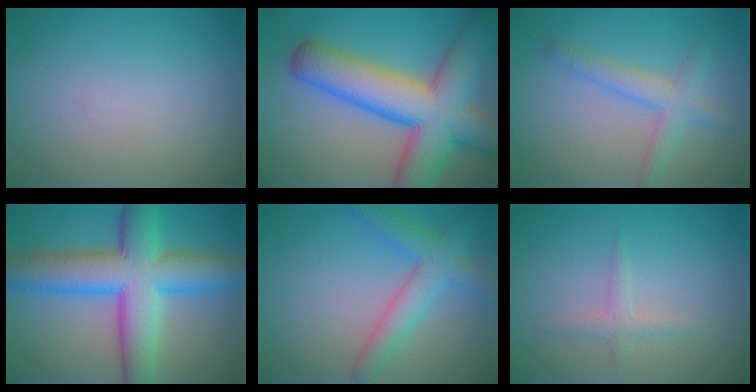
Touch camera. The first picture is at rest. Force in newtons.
{"total": 12.6, "press": 12.6, "slide": 0.6}
{"total": 3.0, "press": 3.0, "slide": 0.2}
{"total": 10.4, "press": 10.4, "slide": 0.4}
{"total": 4.2, "press": 4.2, "slide": 0.2}
{"total": 1.3, "press": 1.3, "slide": 0.1}